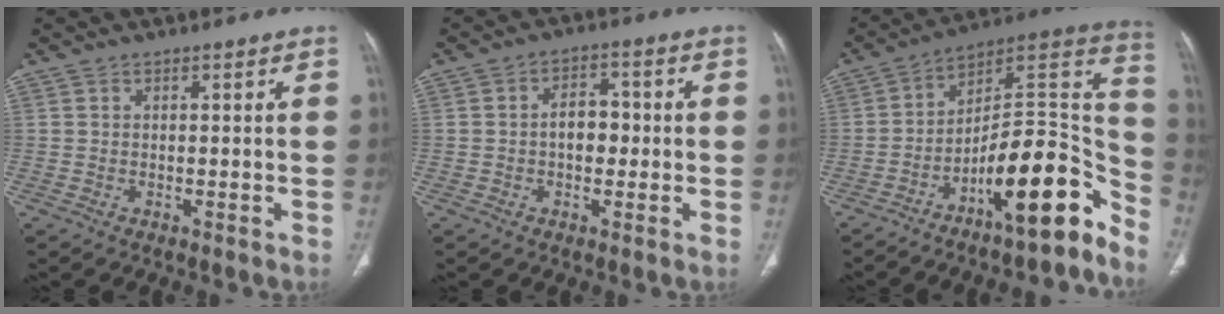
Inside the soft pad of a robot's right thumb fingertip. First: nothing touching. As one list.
[{"total": 5.3, "force": [-0.4, 3.6, 3.8], "torque": [-0.040, 0.017, -0.013]}, {"total": 19.2, "force": [-11.6, 5.9, 14.0], "torque": [-0.165, 0.122, -0.184]}]